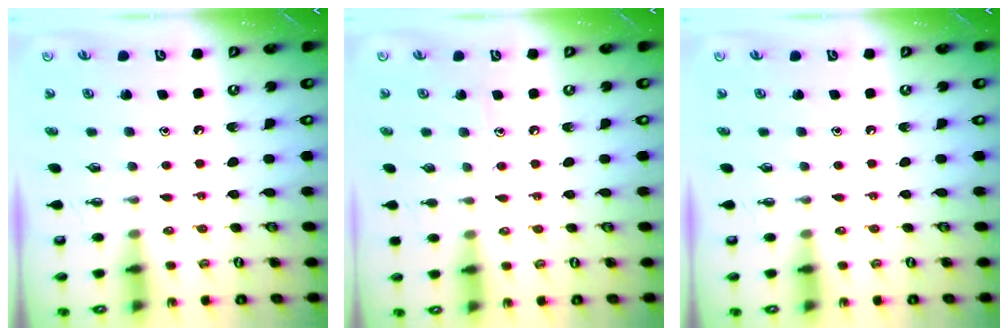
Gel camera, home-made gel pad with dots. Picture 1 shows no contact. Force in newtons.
{"total": 3.4, "press": 3.4, "slide": 0.4}
{"total": 0.0}